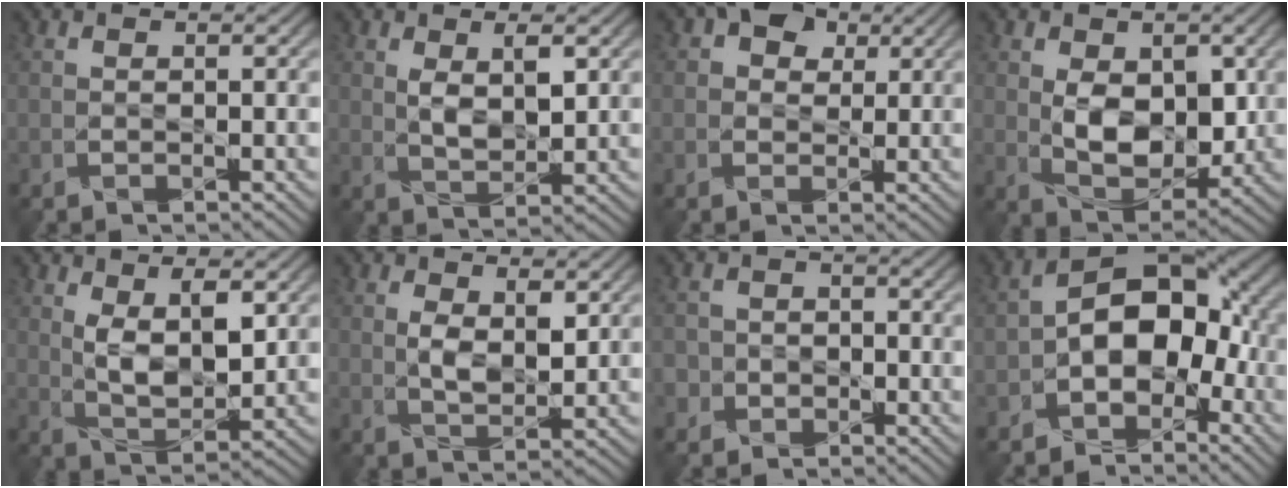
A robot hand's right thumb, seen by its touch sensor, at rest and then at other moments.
{"total": 4.4, "force": [1.4, 2.1, 3.6], "torque": [-0.078, -0.006, 0.030]}
{"total": 5.6, "force": [2.5, 4.1, 2.9], "torque": [-0.057, 0.012, 0.023]}
{"total": 8.0, "force": [0.5, 5.0, 6.1], "torque": [-0.114, -0.013, 0.012]}
{"total": 6.7, "force": [2.0, 3.2, 5.5], "torque": [-0.110, -0.009, 0.043]}
{"total": 4.5, "force": [1.1, 2.3, 3.7], "torque": [-0.080, -0.008, 0.024]}
{"total": 3.6, "force": [-1.5, 3.2, 0.6], "torque": [-0.011, 0.004, -0.042]}
{"total": 10.9, "force": [-2.5, 7.1, 7.8], "torque": [-0.115, 0.006, -0.063]}